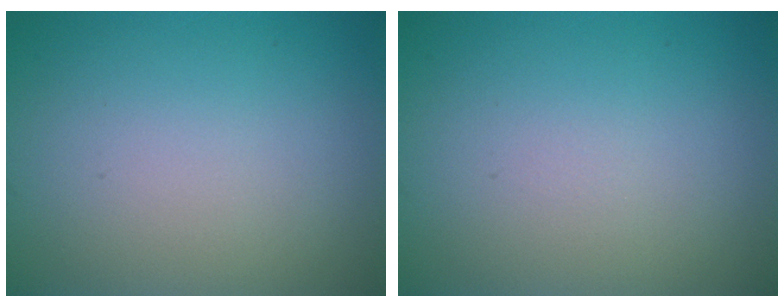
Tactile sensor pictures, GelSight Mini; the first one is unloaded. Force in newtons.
{"total": 0.0}